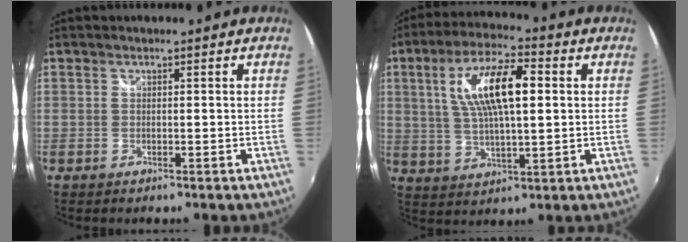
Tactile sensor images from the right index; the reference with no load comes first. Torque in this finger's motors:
{"motor_torque": [0.98, -0.21, 0.87, 0.16]}